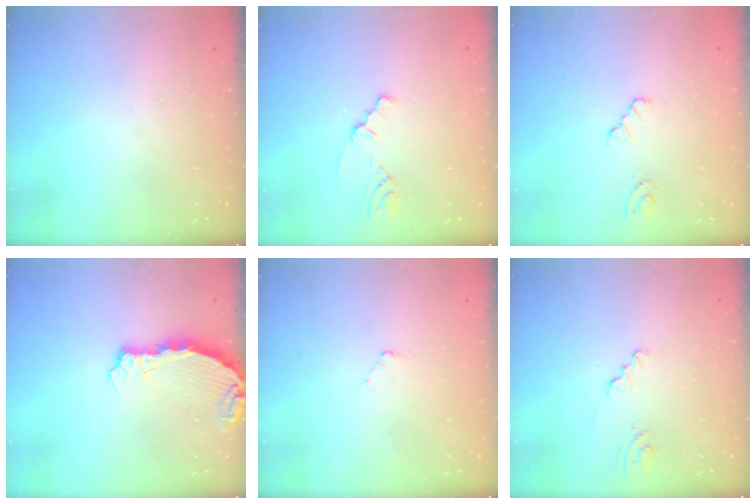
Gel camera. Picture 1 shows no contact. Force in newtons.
{"total": 1.5, "press": 1.5, "slide": 0.3}
{"total": 2.2, "press": 2.2, "slide": 0.3}
{"total": 4.8, "press": 4.8, "slide": 0.4}
{"total": 2.4, "press": 2.4, "slide": 0.4}
{"total": 1.2, "press": 1.1, "slide": 0.1}